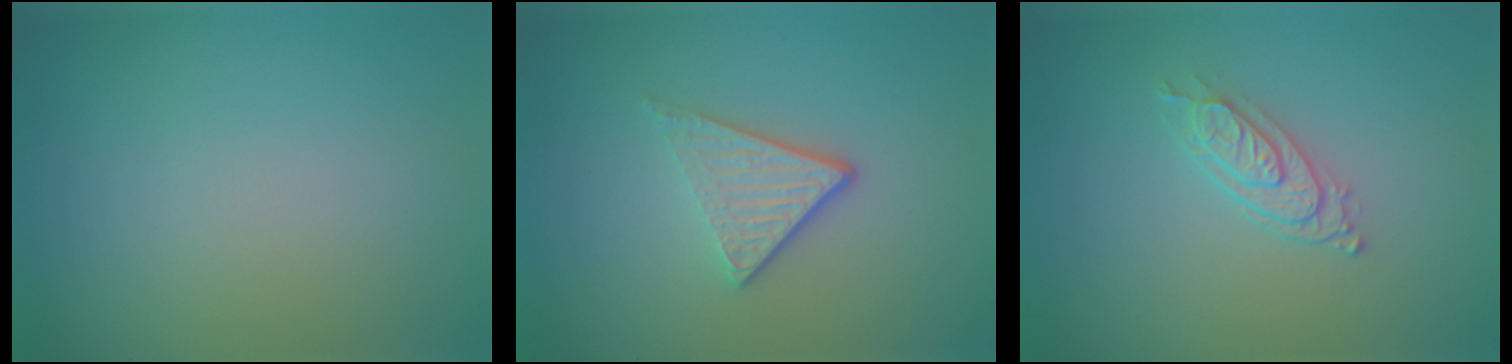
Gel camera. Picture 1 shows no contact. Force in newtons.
{"total": 3.5, "press": 2.5, "slide": 2.5}
{"total": 2.5, "press": 2.0, "slide": 1.5}